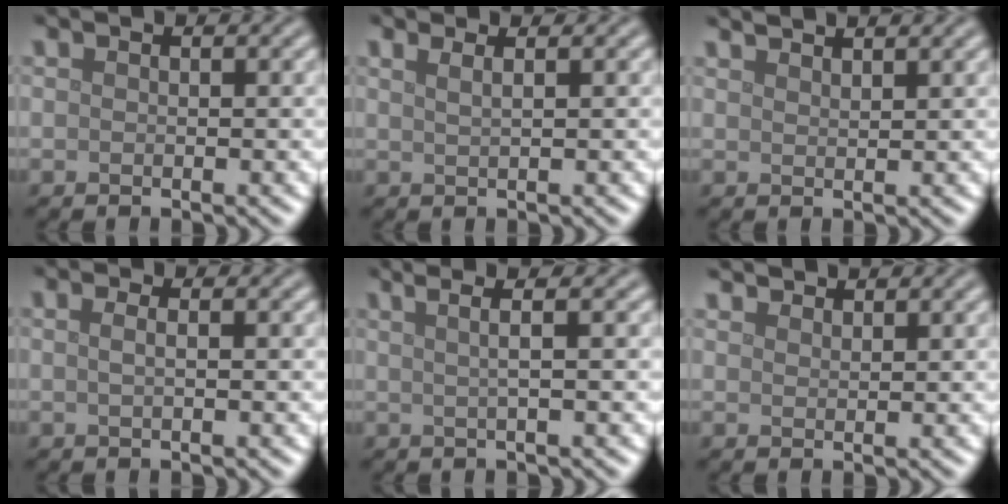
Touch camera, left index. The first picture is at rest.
{"total": 2.8, "force": [1.7, 1.4, 1.8], "torque": [-0.006, 0.010, -0.007]}
{"total": 2.1, "force": [1.9, 0.4, 0.8], "torque": [0.002, 0.005, 0.021]}
{"total": 1.6, "force": [0.5, 0.8, 1.3], "torque": [-0.015, 0.001, -0.008]}
{"total": 4.2, "force": [1.7, 1.6, 3.4], "torque": [-0.037, 0.023, -0.009]}
{"total": 2.1, "force": [2.0, 0.4, 0.3], "torque": [-0.008, 0.003, 0.034]}